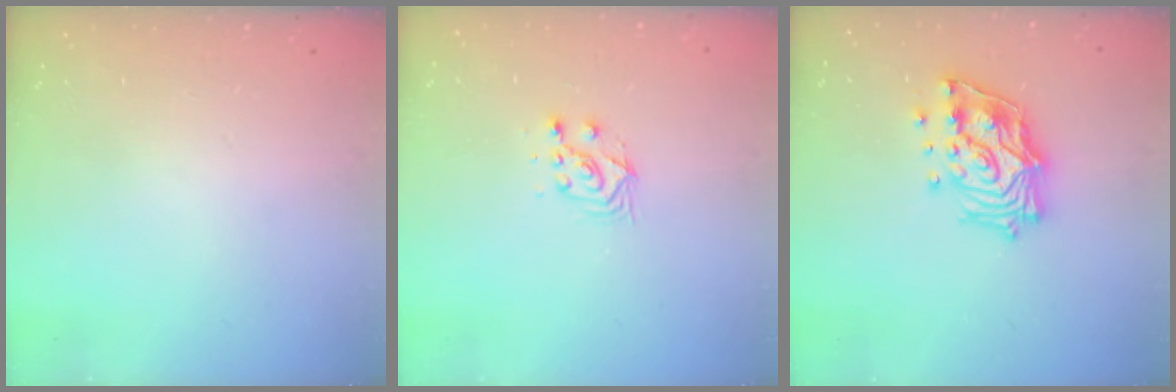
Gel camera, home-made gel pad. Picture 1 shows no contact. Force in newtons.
{"total": 7.0, "press": 7.0, "slide": 0.7}
{"total": 17.0, "press": 16.8, "slide": 2.2}